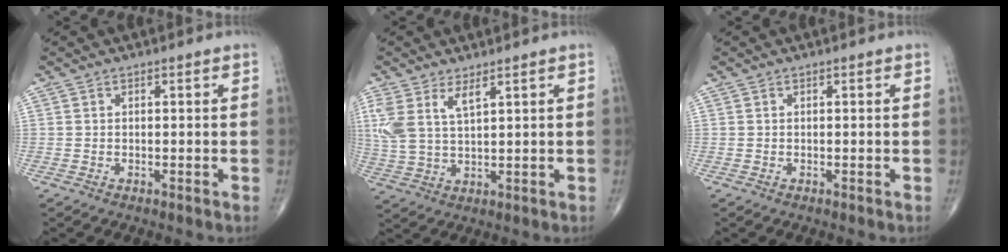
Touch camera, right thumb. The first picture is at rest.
{"total": 7.1, "force": [3.5, 2.7, 5.5], "torque": [-0.130, -0.010, 0.080]}
{"total": 0.0}